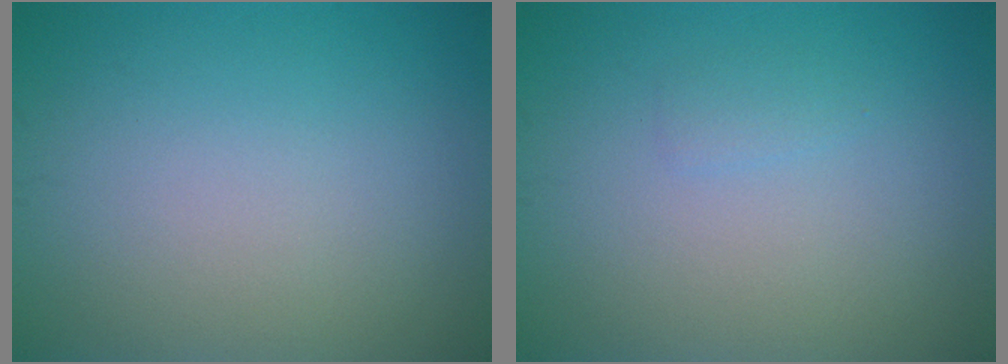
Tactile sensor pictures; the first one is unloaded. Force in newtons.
{"total": 0.7, "press": 0.7, "slide": 0.1}